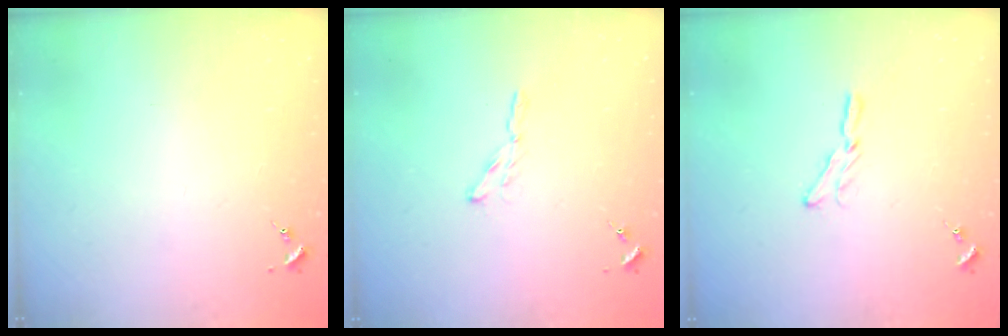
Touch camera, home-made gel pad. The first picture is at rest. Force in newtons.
{"total": 2.4, "press": 2.4, "slide": 0.2}
{"total": 4.7, "press": 4.7, "slide": 0.5}